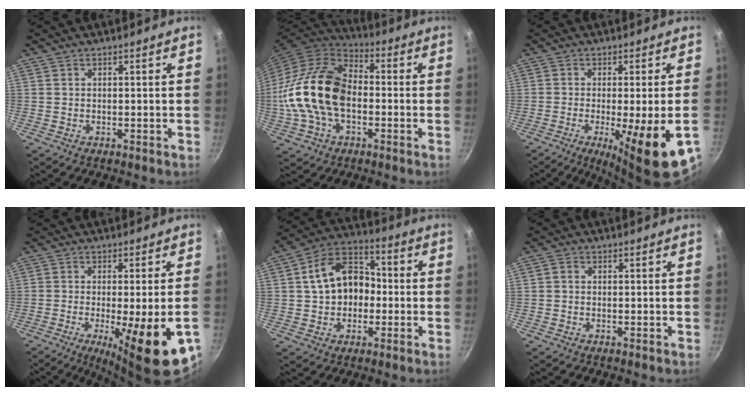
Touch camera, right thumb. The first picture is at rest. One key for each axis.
{"total": 21.1, "fx": -1.9, "fy": 13.9, "fz": 15.8, "tx": -0.286, "ty": 0.034, "tz": -0.045}
{"total": 14.2, "fx": -5.1, "fy": 2.0, "fz": 13.0, "tx": -0.190, "ty": -0.010, "tz": -0.068}
{"total": 16.3, "fx": -5.9, "fy": 3.4, "fz": 14.8, "tx": -0.205, "ty": -0.011, "tz": -0.076}
{"total": 14.1, "fx": 0.1, "fy": 10.7, "fz": 9.1, "tx": -0.116, "ty": 0.040, "tz": -0.012}
{"total": 1.1, "fx": -0.1, "fy": 1.0, "fz": 0.5, "tx": -0.010, "ty": 0.005, "tz": -0.003}